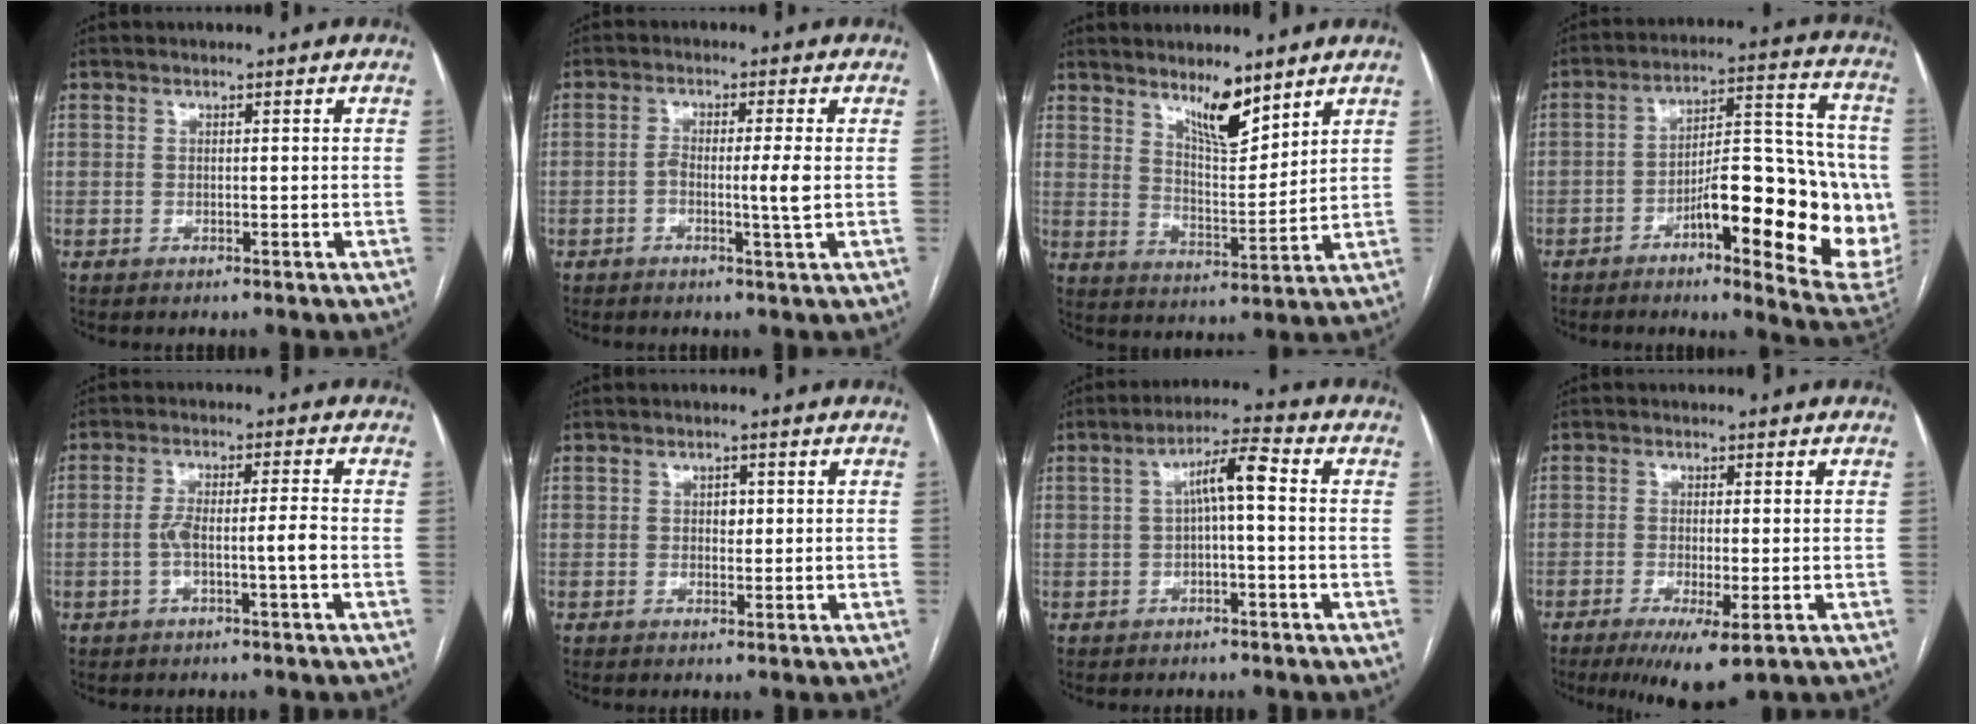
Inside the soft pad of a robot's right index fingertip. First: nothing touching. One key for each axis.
{"total": 3.9, "fx": -0.7, "fy": -0.2, "fz": 3.9, "tx": -0.070, "ty": -0.002, "tz": -0.012}
{"total": 7.7, "fx": 5.9, "fy": 1.6, "fz": 4.8, "tx": -0.089, "ty": -0.014, "tz": 0.108}
{"total": 20.7, "fx": -5.2, "fy": 5.4, "fz": 19.3, "tx": -0.207, "ty": 0.026, "tz": -0.061}
{"total": 5.2, "fx": -1.5, "fy": 0.3, "fz": 5.0, "tx": -0.100, "ty": 0.014, "tz": -0.023}
{"total": 1.5, "fx": 0.3, "fy": 1.1, "fz": 1.0, "tx": -0.012, "ty": 0.001, "tz": 0.003}
{"total": 5.8, "fx": 0.4, "fy": 0.9, "fz": 5.7, "tx": -0.096, "ty": 0.025, "tz": 0.006}
{"total": 6.9, "fx": -3.5, "fy": 1.2, "fz": 5.8, "tx": -0.091, "ty": -0.019, "tz": -0.052}